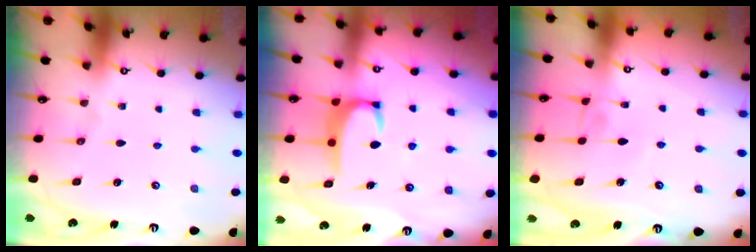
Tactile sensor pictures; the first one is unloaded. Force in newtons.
{"total": 3.3, "press": 3.3, "slide": 0.3}
{"total": 4.5, "press": 4.5, "slide": 0.1}